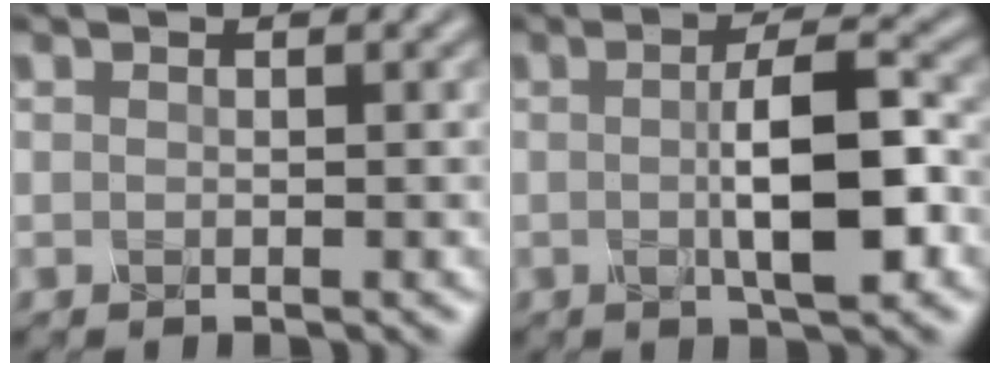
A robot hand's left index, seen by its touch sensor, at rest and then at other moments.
{"total": 6.5, "force": [-0.4, 1.7, 6.3], "torque": [-0.106, 0.003, -0.007]}